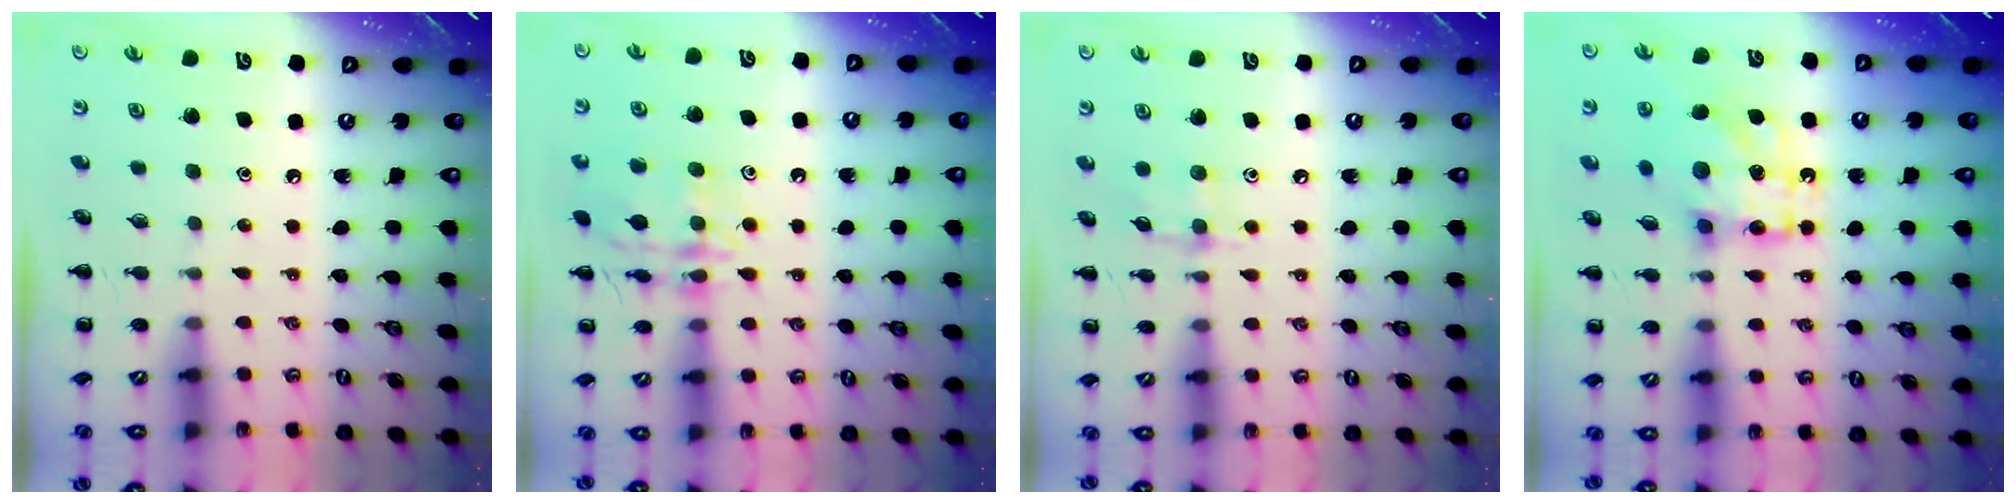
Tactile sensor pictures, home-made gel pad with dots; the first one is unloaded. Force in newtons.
{"total": 14.6, "press": 14.6, "slide": 0.9}
{"total": 5.2, "press": 5.1, "slide": 0.8}
{"total": 12.6, "press": 12.6, "slide": 1.2}